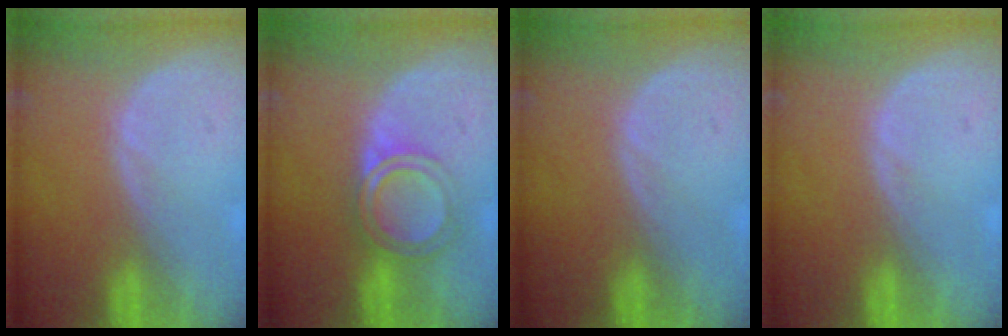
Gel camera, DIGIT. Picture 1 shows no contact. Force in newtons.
{"total": 4.7, "press": 4.5, "slide": 1.3}
{"total": 0.0}
{"total": 0.5, "press": 0.1, "slide": 0.5}